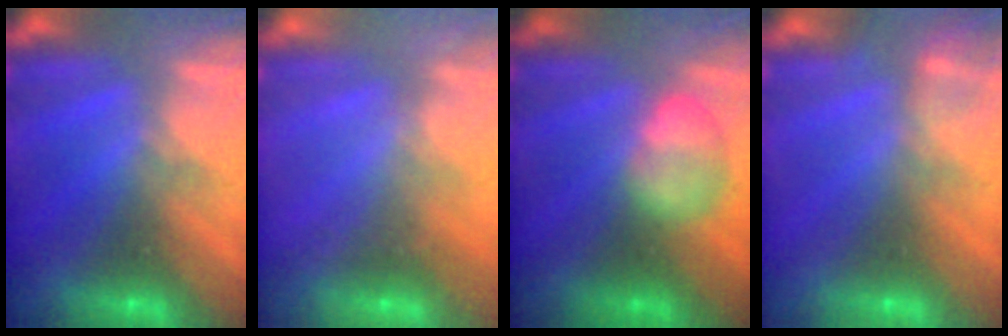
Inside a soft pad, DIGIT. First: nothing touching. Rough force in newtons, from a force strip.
{"total": 2.4}
{"total": 2.6}
{"total": 1.8}